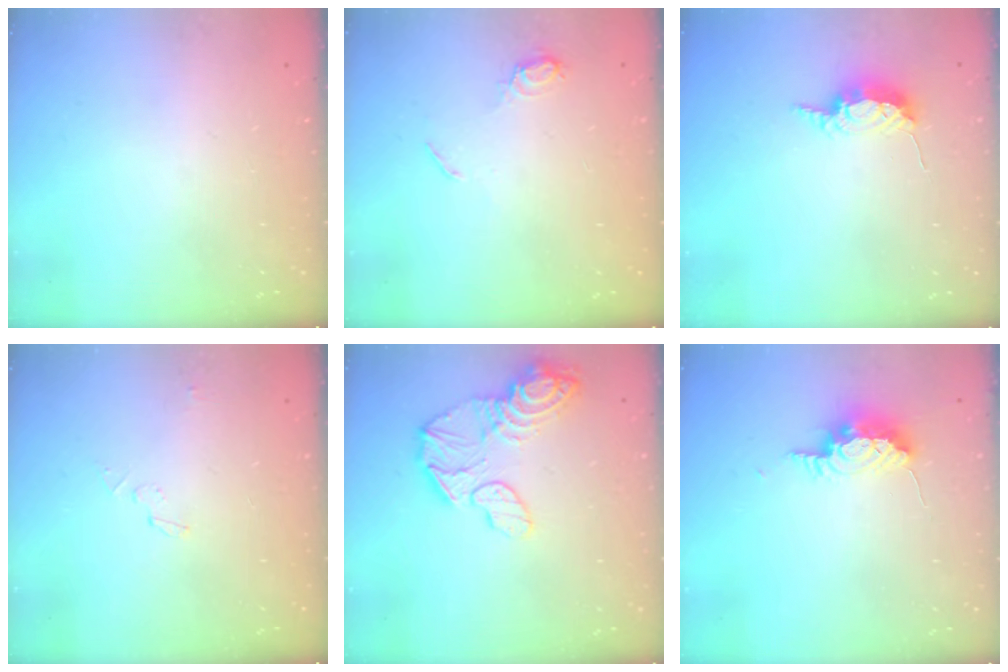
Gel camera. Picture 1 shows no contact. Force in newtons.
{"total": 6.0, "press": 6.0, "slide": 0.7}
{"total": 6.4, "press": 6.4, "slide": 0.4}
{"total": 2.9, "press": 2.9, "slide": 0.3}
{"total": 13.8, "press": 13.7, "slide": 1.8}
{"total": 8.4, "press": 8.1, "slide": 2.2}